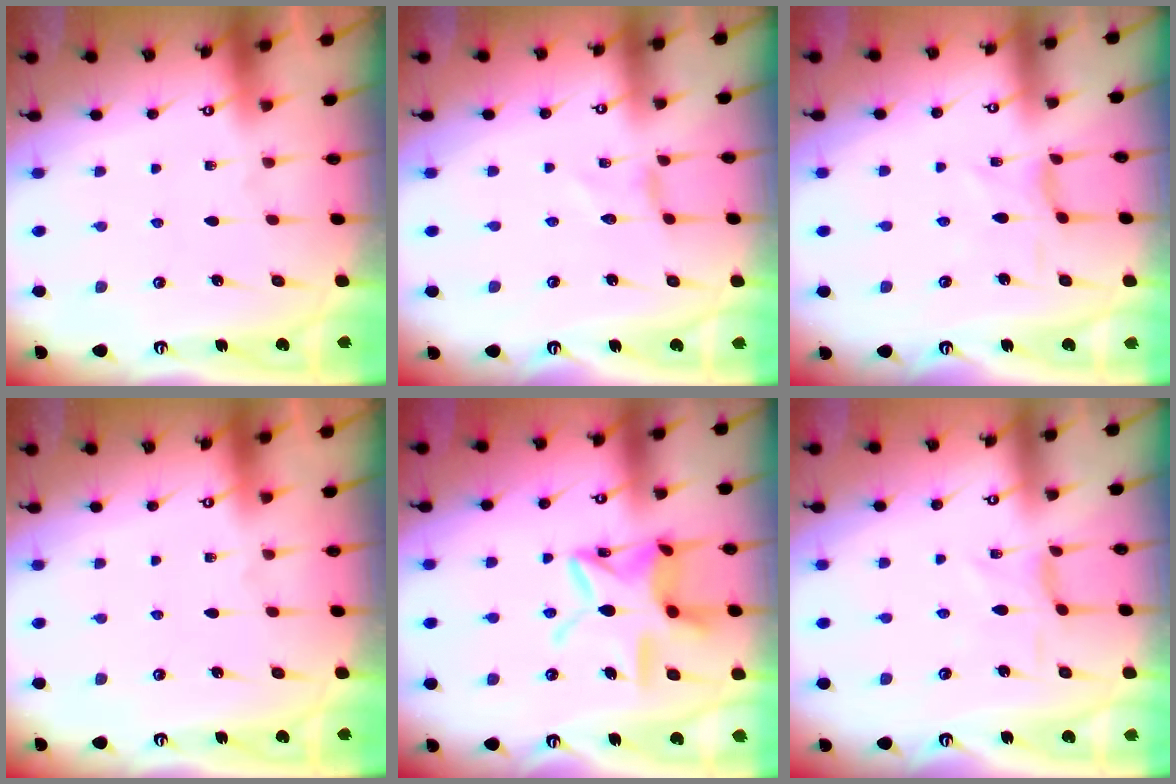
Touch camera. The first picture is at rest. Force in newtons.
{"total": 0.0}
{"total": 1.0, "press": 1.0, "slide": 0.4}
{"total": 0.0}
{"total": 15.5, "press": 15.5, "slide": 1.3}
{"total": 1.1, "press": 1.0, "slide": 0.5}